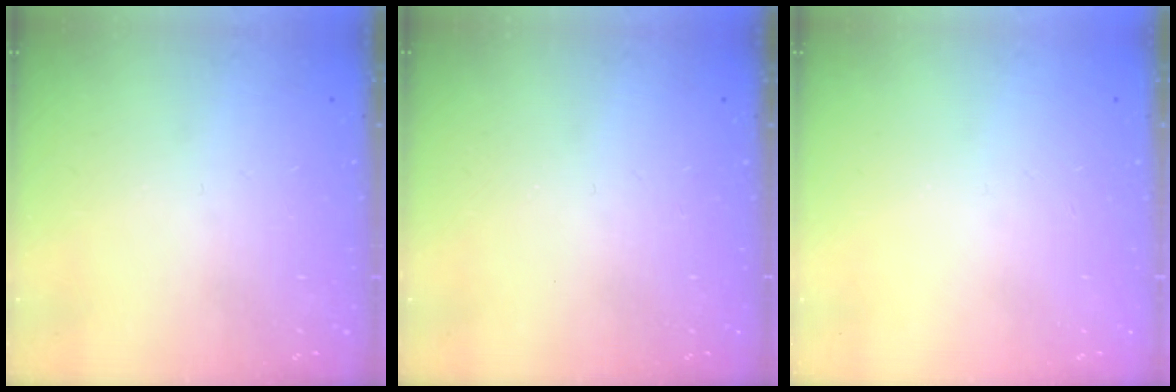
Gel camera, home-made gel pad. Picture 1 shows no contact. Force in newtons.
{"total": 0.0}
{"total": 0.0}